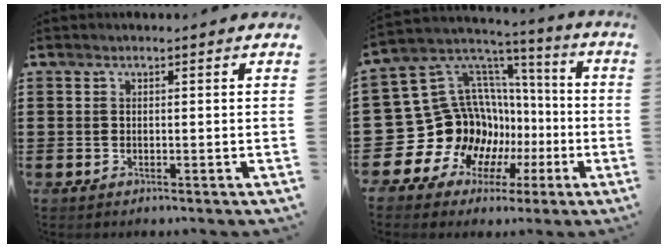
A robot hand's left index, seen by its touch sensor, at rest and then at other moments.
{"total": 17.3, "force": [-3.0, 15.5, 7.1], "torque": [-0.183, -0.043, 0.004]}